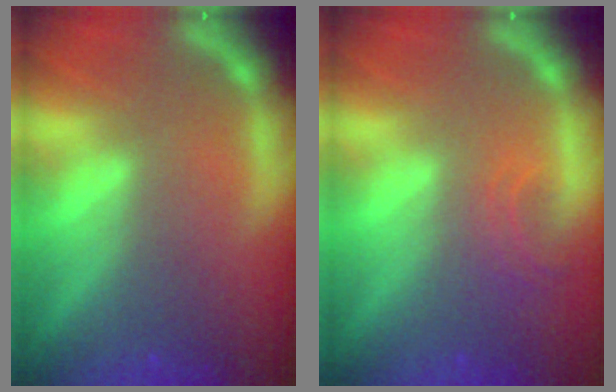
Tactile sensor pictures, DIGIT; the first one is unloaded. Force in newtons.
{"total": 1.9}